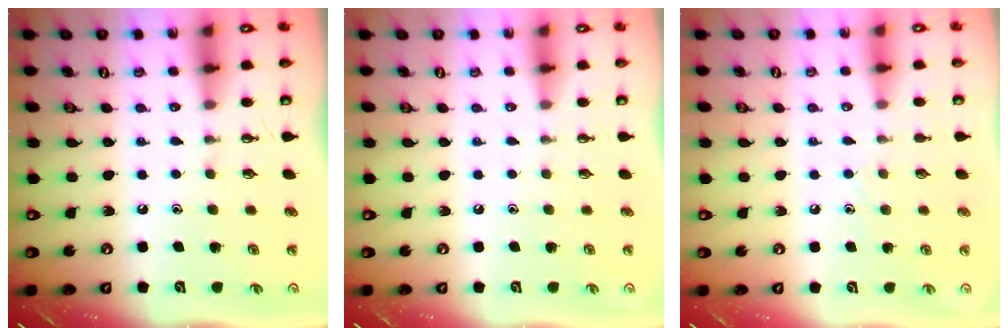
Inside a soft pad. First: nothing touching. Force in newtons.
{"total": 0.0}
{"total": 5.9, "press": 5.8, "slide": 0.7}